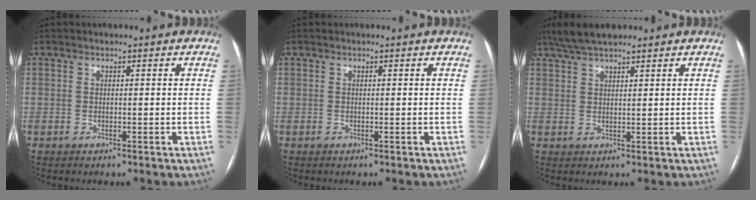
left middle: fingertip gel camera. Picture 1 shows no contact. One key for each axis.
{"total": 0.0}
{"total": 6.4, "fx": 5.3, "fy": 1.3, "fz": 3.4, "tx": -0.064, "ty": 0.026, "tz": 0.096}